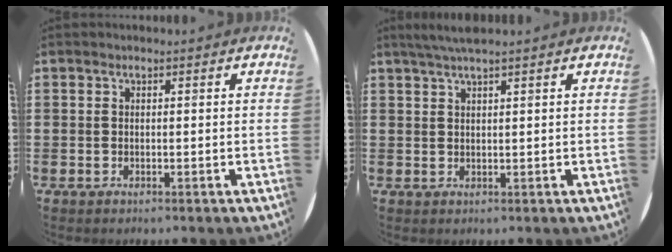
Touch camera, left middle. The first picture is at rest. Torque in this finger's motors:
{"motor_torque": [0.25, -0.25, 0.03, 0.01]}